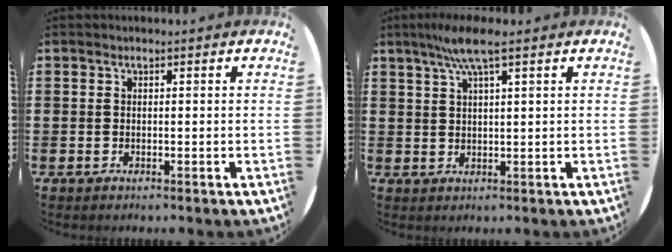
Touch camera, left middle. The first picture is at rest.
{"total": 4.6, "force": [3.0, 0.3, 3.5], "torque": [-0.073, 0.007, 0.051]}